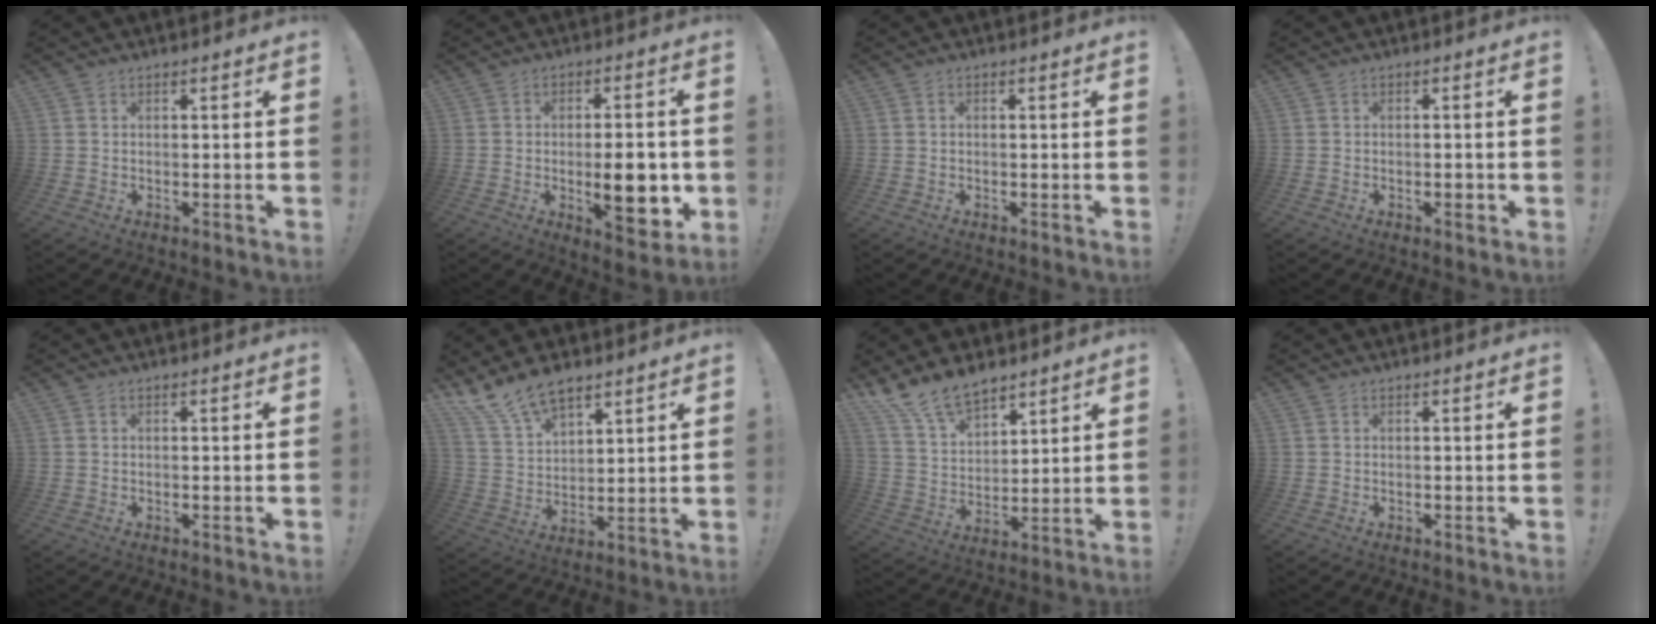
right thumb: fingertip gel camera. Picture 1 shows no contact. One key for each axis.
{"total": 13.1, "fx": -2.2, "fy": 5.1, "fz": 11.8, "tx": -0.159, "ty": -0.004, "tz": -0.033}
{"total": 0.5, "fx": -0.3, "fy": 0.4, "fz": 0.2, "tx": -0.006, "ty": 0.001, "tz": -0.004}
{"total": 1.7, "fx": -0.7, "fy": 0.7, "fz": 1.4, "tx": -0.012, "ty": 0.001, "tz": -0.013}
{"total": 0.0}
{"total": 11.9, "fx": 9.5, "fy": 5.3, "fz": 4.9, "tx": -0.109, "ty": -0.053, "tz": 0.185}
{"total": 12.9, "fx": 10.6, "fy": 6.0, "fz": 4.4, "tx": -0.093, "ty": -0.072, "tz": 0.203}
{"total": 0.0}